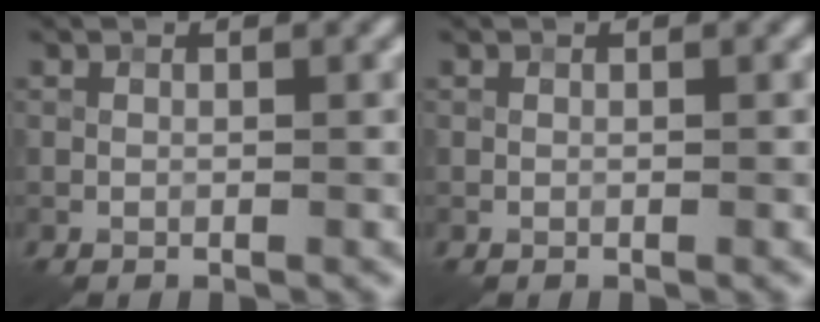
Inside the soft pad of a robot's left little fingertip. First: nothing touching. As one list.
[{"total": 0.0}]